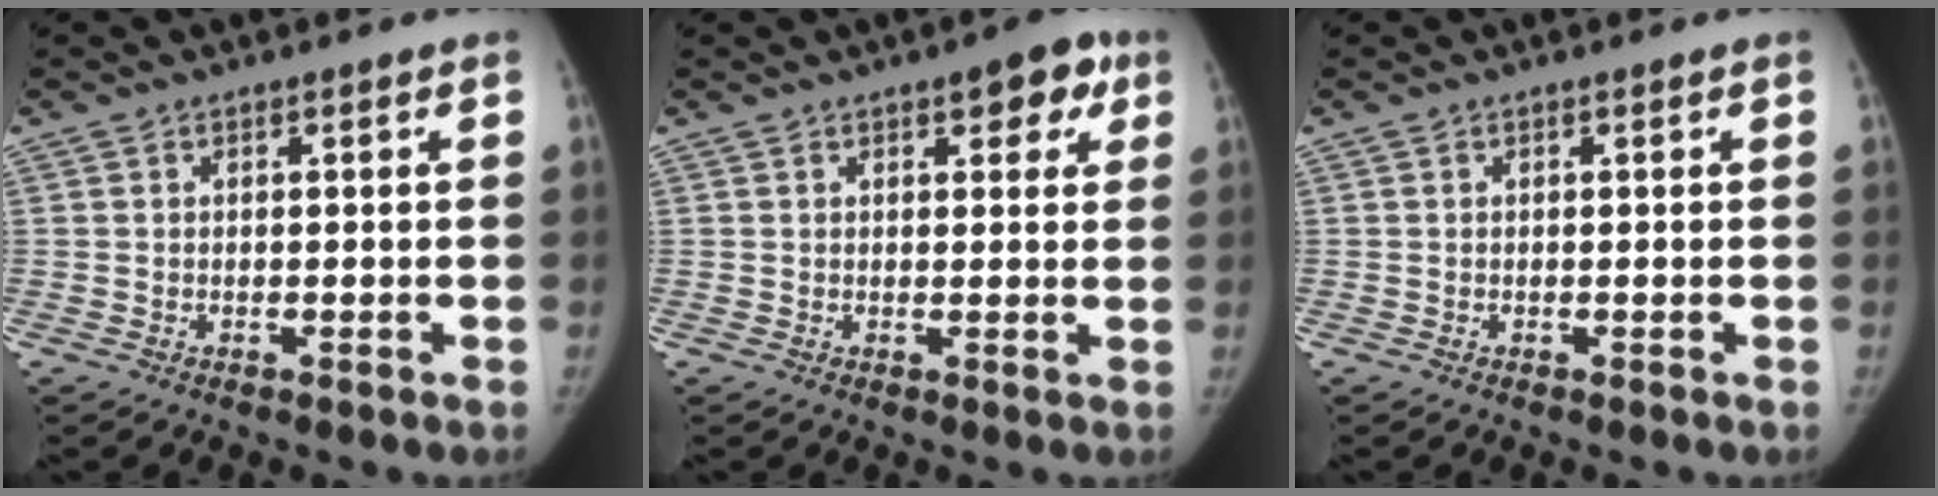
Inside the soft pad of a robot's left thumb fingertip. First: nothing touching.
{"total": 5.9, "force": [3.0, 2.8, 4.3], "torque": [-0.021, -0.005, 0.030]}
{"total": 0.0}